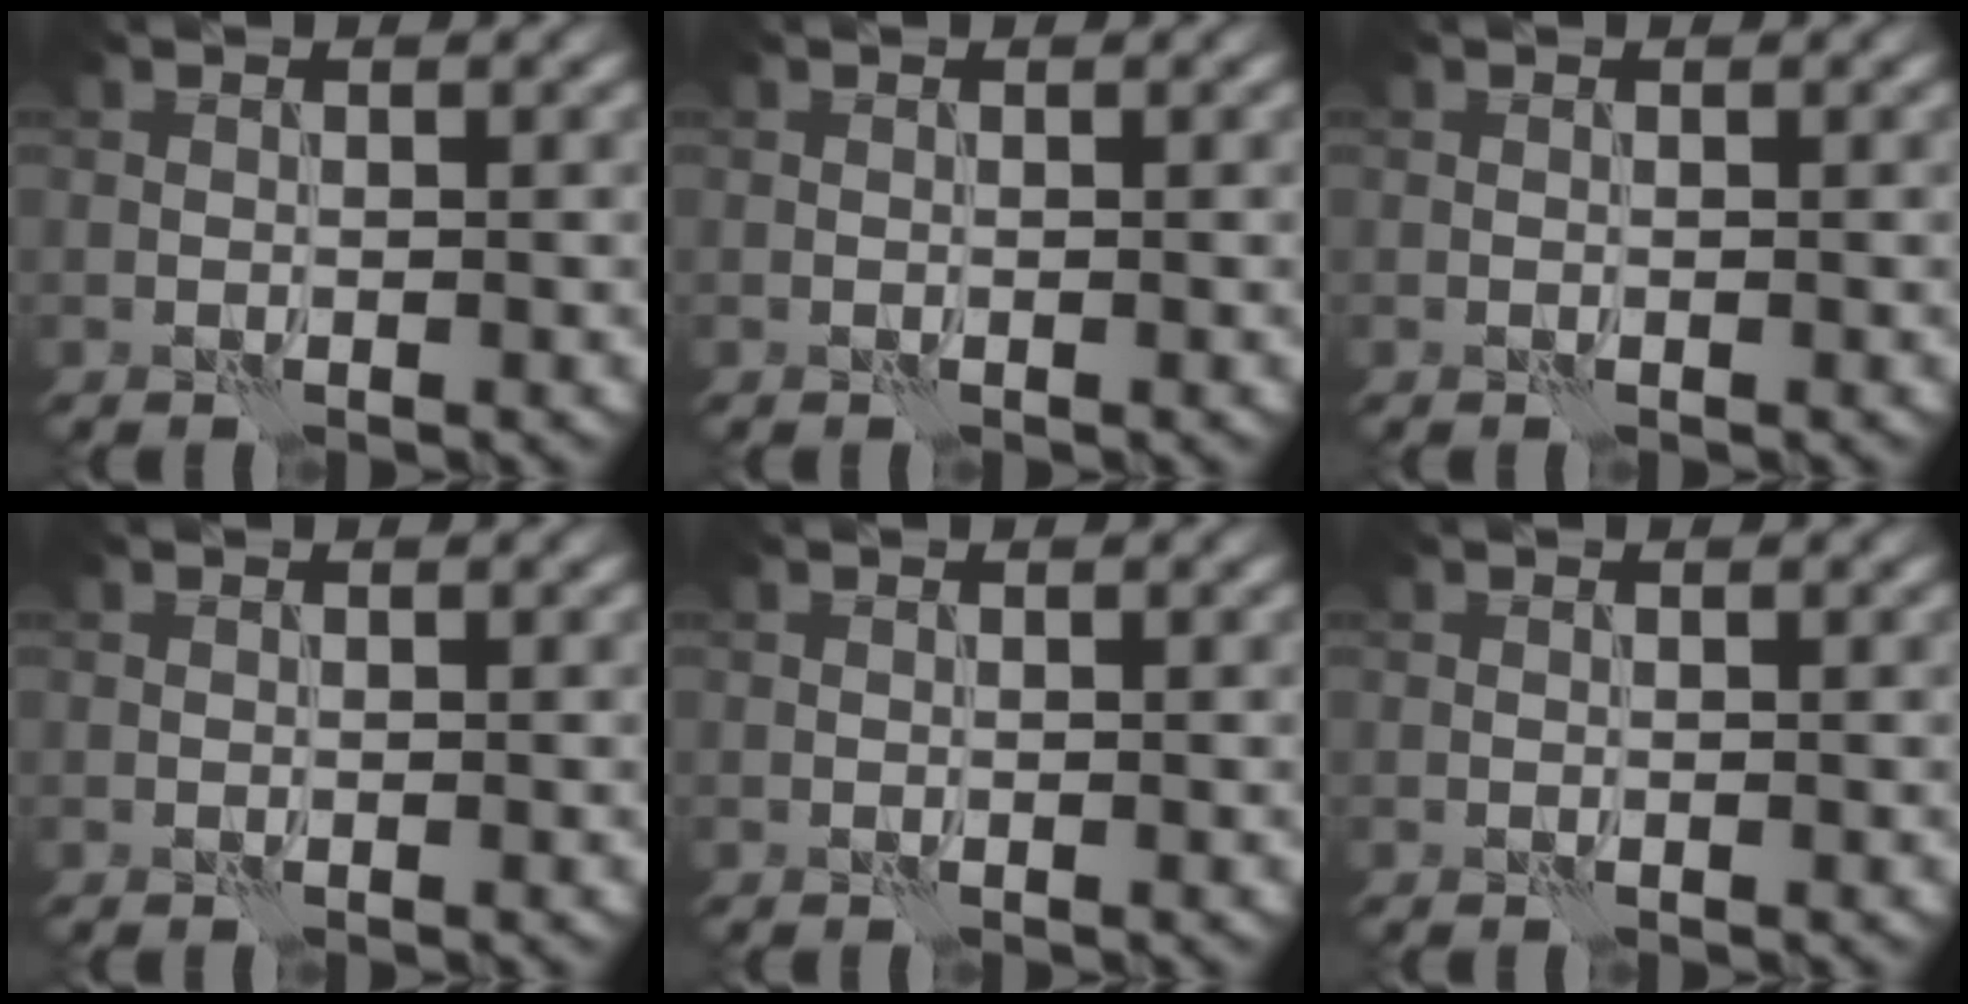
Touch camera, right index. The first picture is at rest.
{"total": 0.0}
{"total": 0.0}
{"total": 0.0}
{"total": 0.0}
{"total": 0.0}